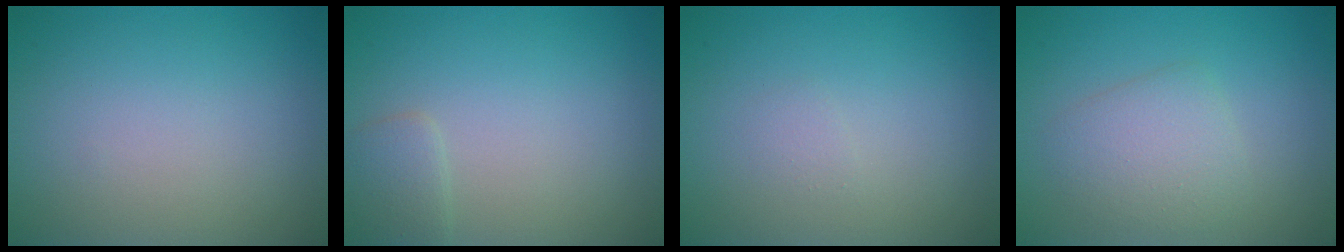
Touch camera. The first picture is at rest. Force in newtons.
{"total": 1.4, "press": 1.4, "slide": 0.0}
{"total": 0.6, "press": 0.6, "slide": 0.0}
{"total": 3.0, "press": 3.0, "slide": 0.0}